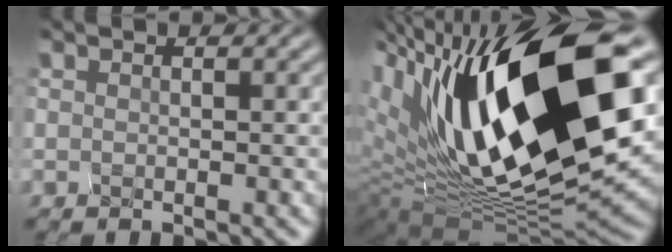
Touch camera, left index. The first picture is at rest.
{"total": 17.6, "force": [5.1, 7.8, 15.0], "torque": [-0.270, 0.010, 0.091]}